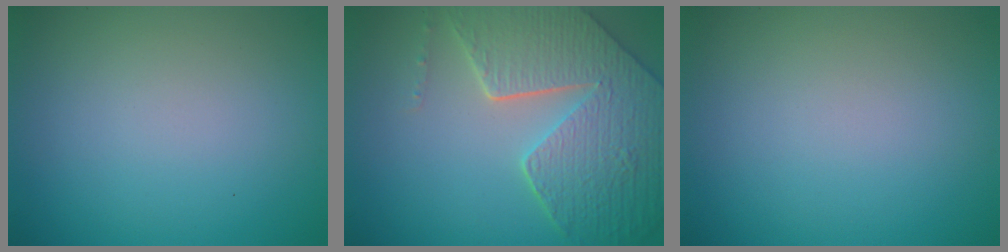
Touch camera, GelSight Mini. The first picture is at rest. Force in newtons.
{"total": 8.4, "press": 6.0, "slide": 5.8}
{"total": 0.0}